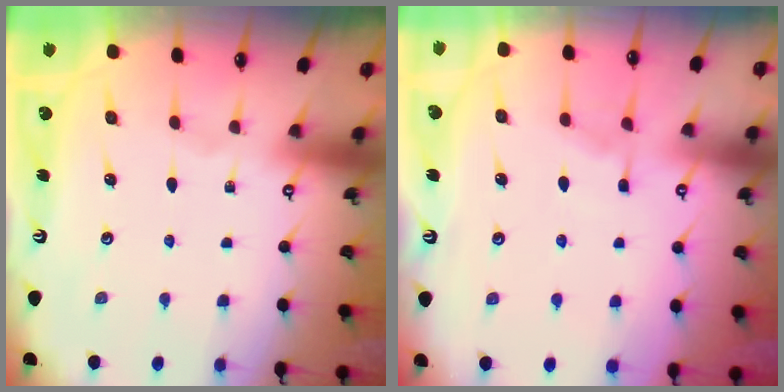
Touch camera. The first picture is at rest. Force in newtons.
{"total": 4.4, "press": 4.4, "slide": 0.6}